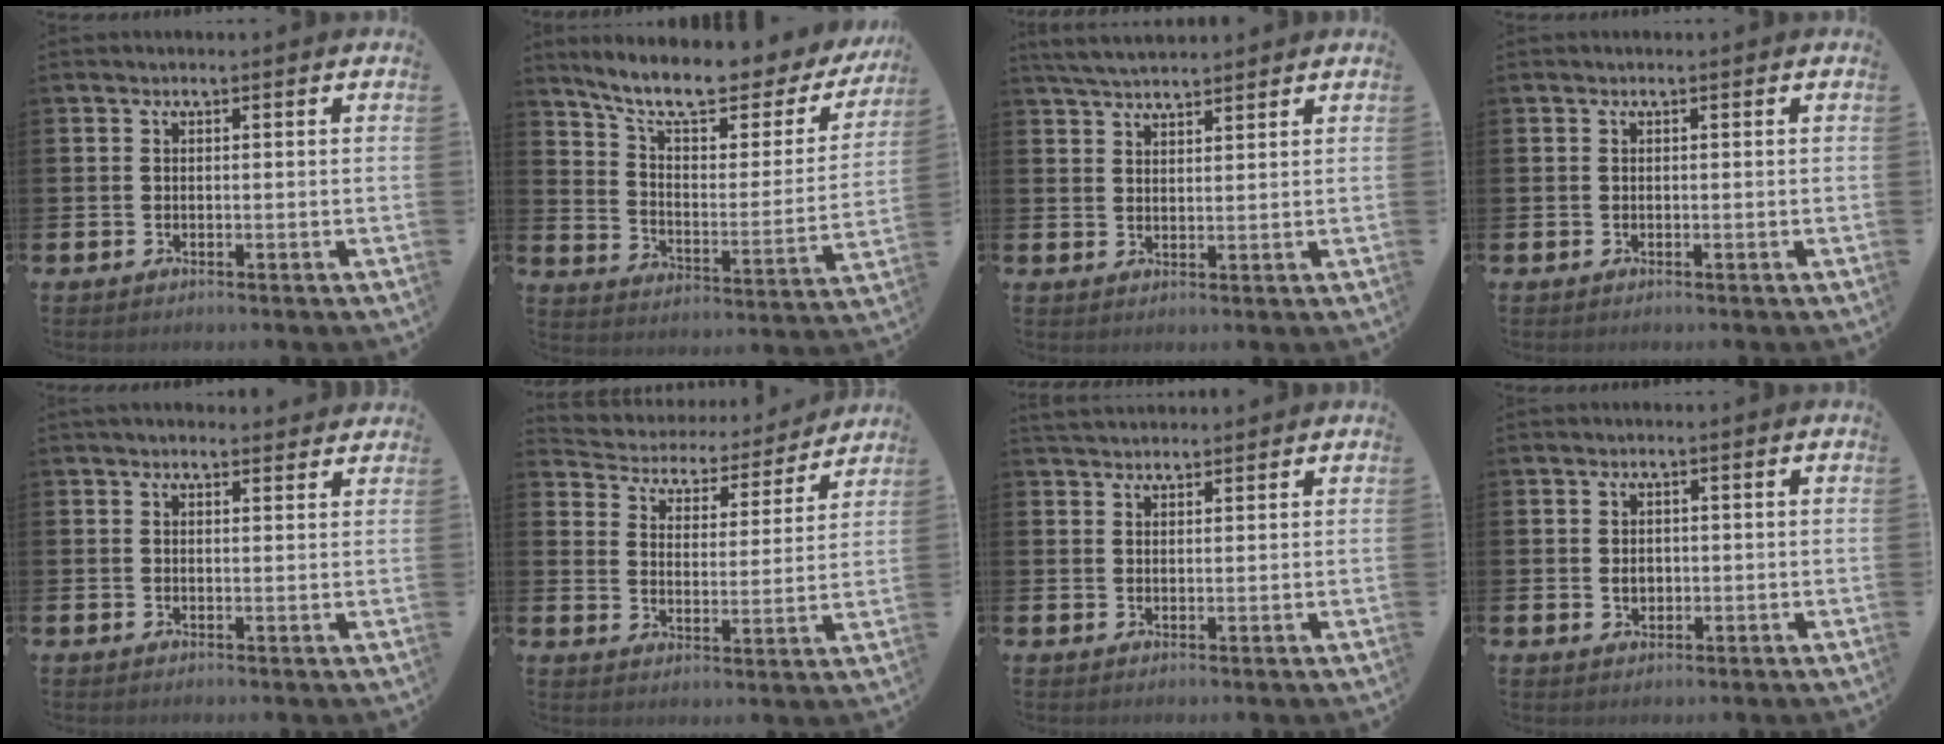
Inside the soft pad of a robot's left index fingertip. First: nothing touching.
{"total": 10.6, "force": [8.9, 2.6, 5.1], "torque": [-0.126, -0.057, 0.149]}
{"total": 4.2, "force": [4.0, 0.6, 0.9], "torque": [-0.029, -0.011, 0.075]}
{"total": 0.0}
{"total": 2.0, "force": [1.9, 0.4, 0.2], "torque": [-0.008, -0.004, 0.035]}
{"total": 4.4, "force": [4.0, 1.7, 0.2], "torque": [-0.037, -0.037, 0.062]}
{"total": 2.5, "force": [2.4, 0.7, 0.2], "torque": [-0.001, -0.010, 0.043]}
{"total": 1.7, "force": [0.1, 1.3, 1.0], "torque": [-0.012, 0.006, -0.002]}